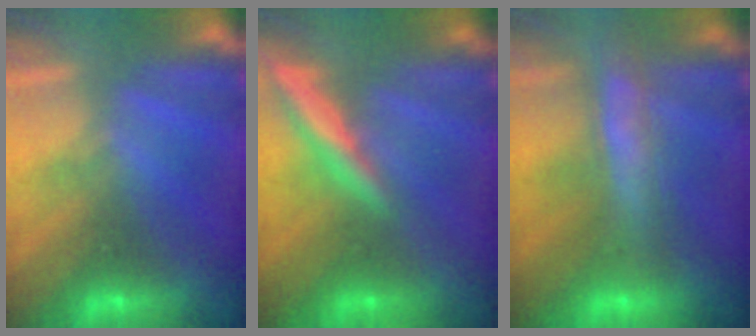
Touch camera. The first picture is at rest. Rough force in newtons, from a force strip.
{"total": 2.4}
{"total": 7.5}